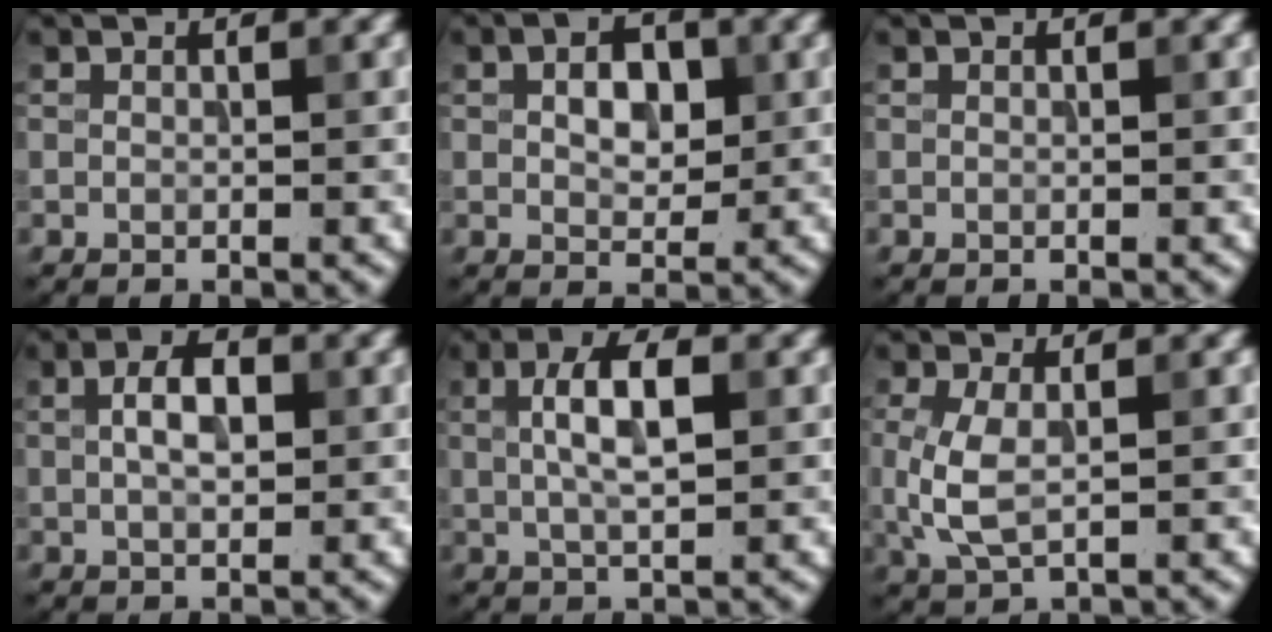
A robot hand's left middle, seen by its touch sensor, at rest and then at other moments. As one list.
[{"total": 3.4, "force": [0.6, 2.2, 2.6], "torque": [-0.044, 0.002, 0.009]}, {"total": 0.0}, {"total": 3.6, "force": [0.6, 1.9, 3.0], "torque": [-0.060, 0.006, 0.007]}, {"total": 4.5, "force": [0.9, 1.5, 4.1], "torque": [-0.081, 0.007, 0.014]}, {"total": 3.7, "force": [0.1, 1.9, 3.2], "torque": [-0.082, 0.000, 0.003]}]